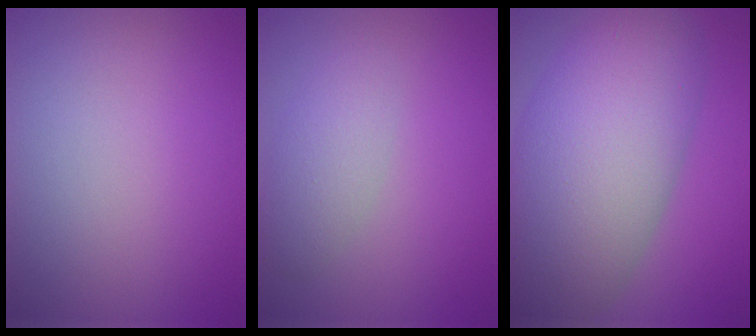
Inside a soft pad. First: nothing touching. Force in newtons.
{"total": 2.5, "press": 2.5, "slide": 0.1}
{"total": 12.2, "press": 12.2, "slide": 0.6}